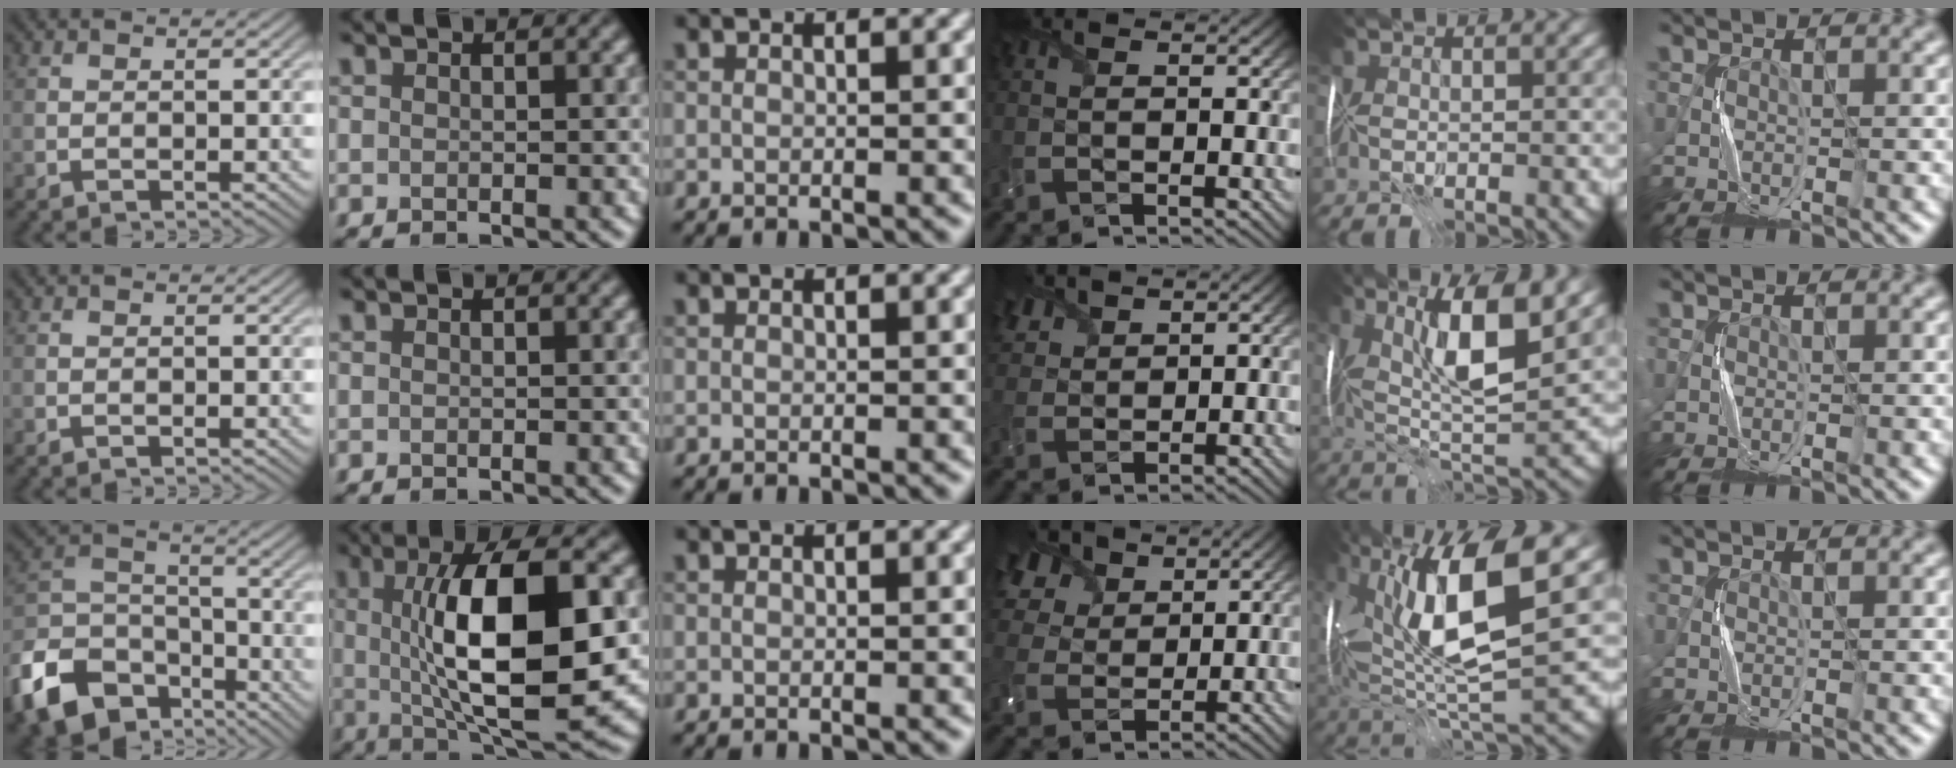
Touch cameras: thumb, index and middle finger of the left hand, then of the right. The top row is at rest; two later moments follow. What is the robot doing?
{"motion": "fold", "object": "plastic wrap"}